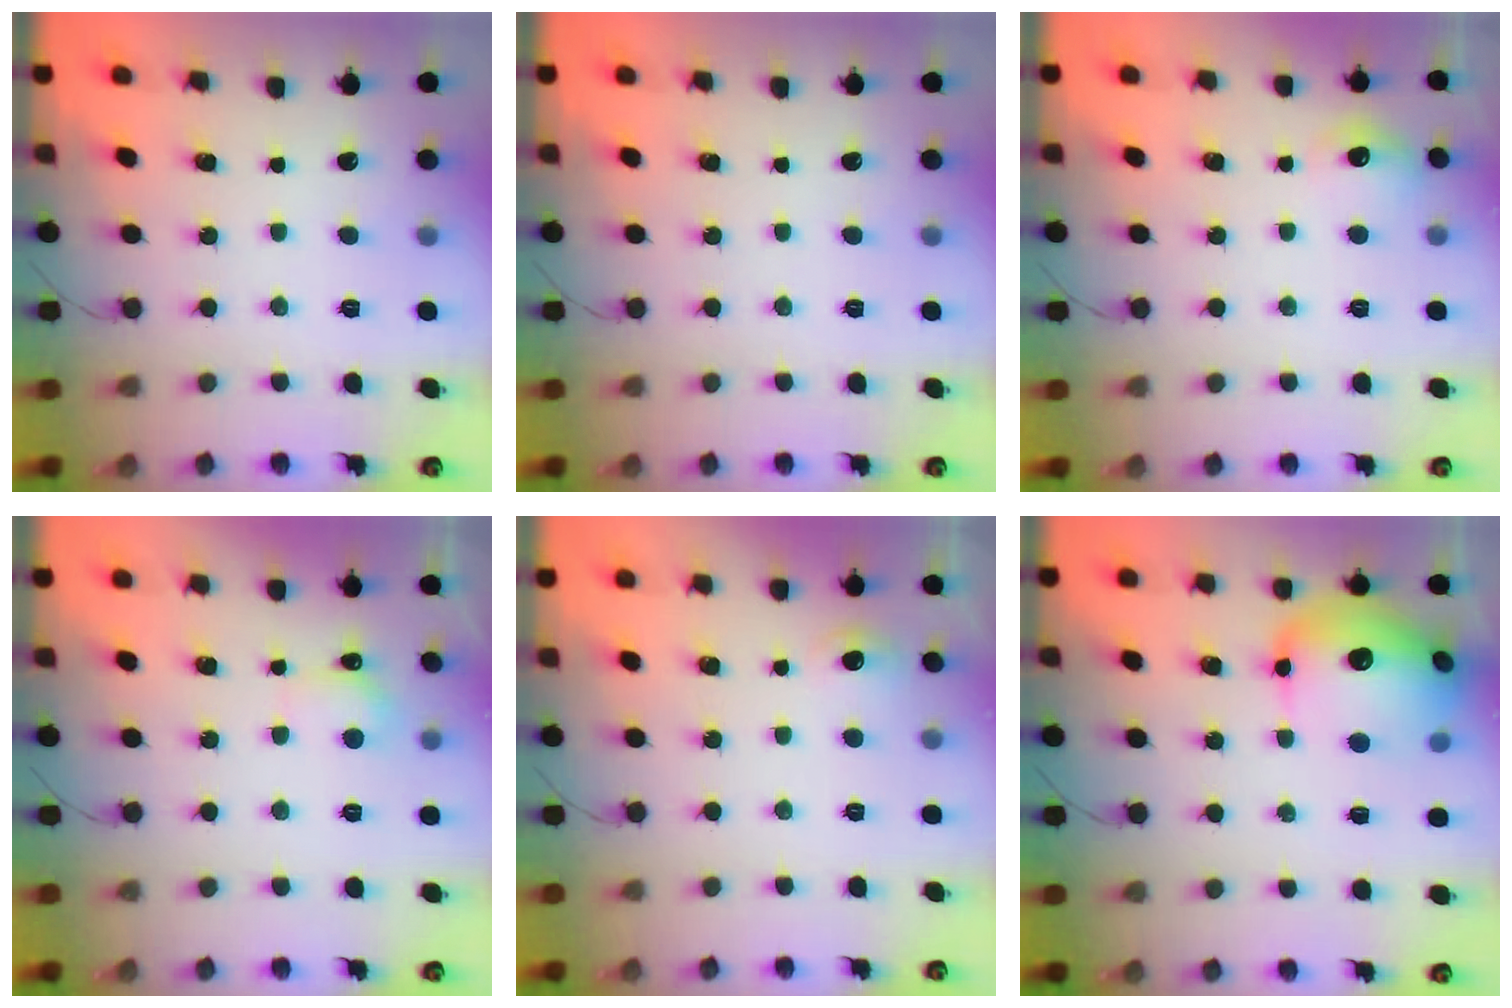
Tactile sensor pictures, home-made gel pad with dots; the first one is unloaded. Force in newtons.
{"total": 0.0}
{"total": 7.5, "press": 7.4, "slide": 1.5}
{"total": 5.1, "press": 4.9, "slide": 1.3}
{"total": 11.9, "press": 5.2, "slide": 10.7}
{"total": 20.1, "press": 20.0, "slide": 2.5}